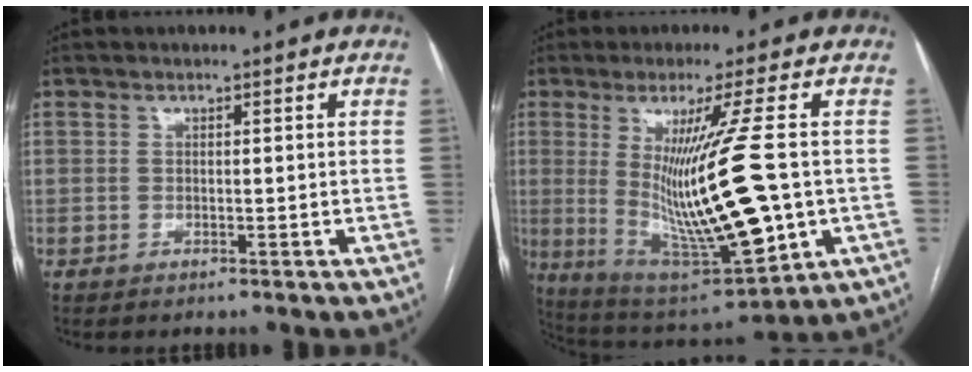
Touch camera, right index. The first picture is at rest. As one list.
[{"total": 18.9, "force": [-0.3, 1.4, 18.8], "torque": [-0.355, -0.026, 0.010]}]